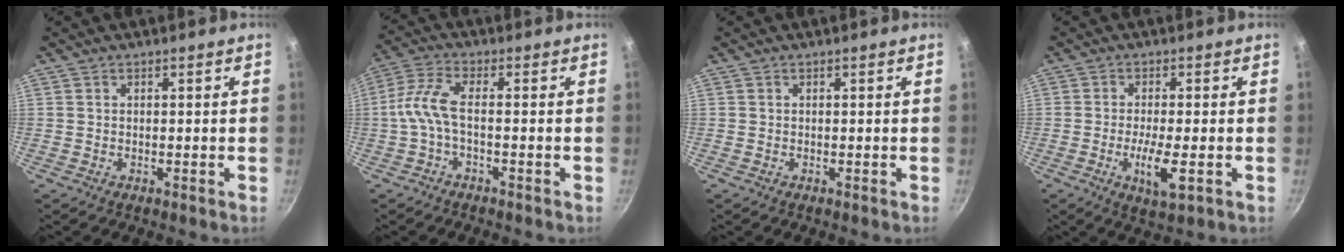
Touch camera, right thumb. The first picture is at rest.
{"total": 6.4, "force": [-0.9, 2.1, 6.0], "torque": [-0.149, 0.023, -0.025]}
{"total": 0.0}
{"total": 6.0, "force": [-1.7, 1.6, 5.6], "torque": [-0.107, -0.010, -0.029]}